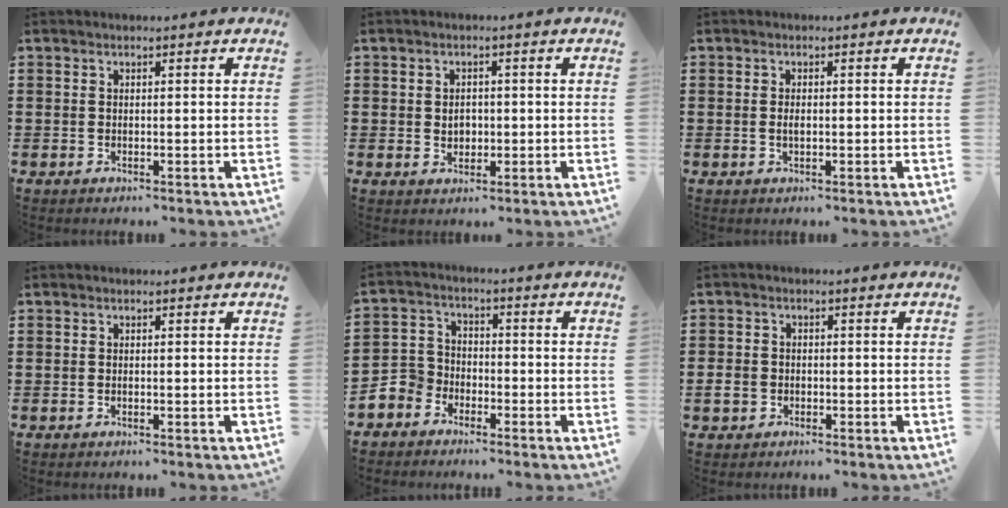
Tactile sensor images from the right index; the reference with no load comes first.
{"total": 2.2, "force": [0.0, 1.7, 1.4], "torque": [-0.022, 0.004, -0.004]}
{"total": 1.2, "force": [-0.1, 0.6, 1.1], "torque": [-0.021, 0.002, -0.001]}
{"total": 0.0}
{"total": 4.3, "force": [-3.1, 3.0, 0.4], "torque": [-0.041, -0.002, -0.072]}
{"total": 2.6, "force": [-1.0, 2.0, 1.3], "torque": [-0.035, -0.003, -0.021]}